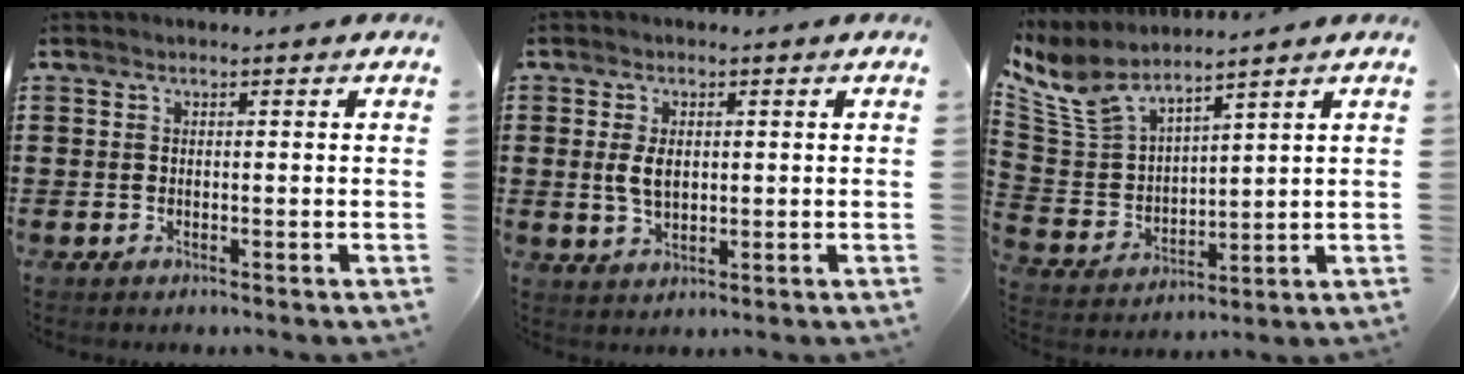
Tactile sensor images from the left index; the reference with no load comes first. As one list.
[{"total": 4.0, "force": [0.5, 2.3, 3.2], "torque": [-0.082, 0.002, 0.003]}, {"total": 7.7, "force": [6.6, 2.1, 3.4], "torque": [-0.104, -0.034, 0.118]}]